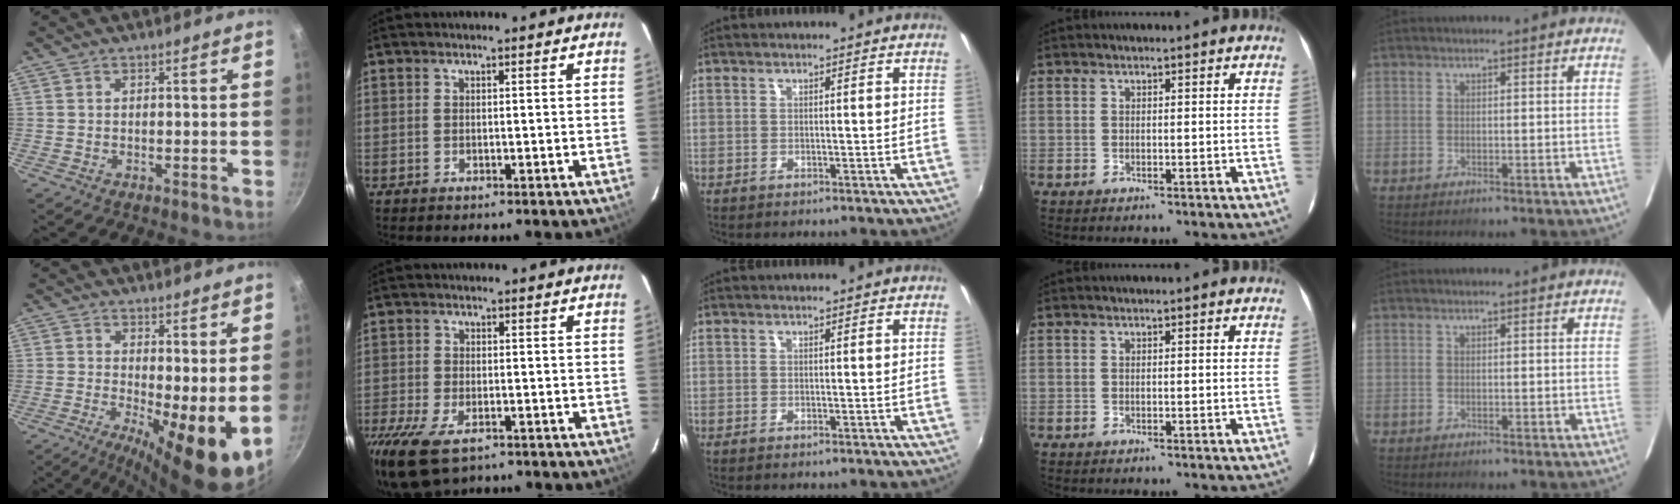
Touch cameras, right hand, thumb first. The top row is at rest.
{"thumb": {"total": 10.6, "force": [-0.3, 3.1, 10.1], "torque": [-0.137, -0.014, -0.006]}, "index": {"total": 10.8, "force": [-7.2, 4.9, 6.4], "torque": [-0.163, -0.040, -0.131]}}